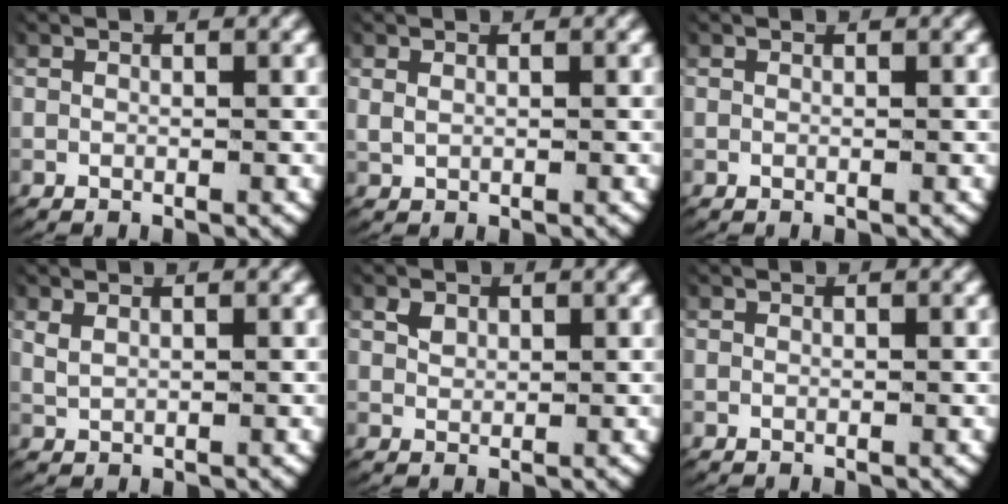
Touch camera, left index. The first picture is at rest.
{"total": 0.8, "force": [0.5, 0.5, 0.4], "torque": [-0.018, -0.004, 0.019]}
{"total": 0.0}
{"total": 1.2, "force": [0.7, 0.6, 0.6], "torque": [-0.020, -0.002, 0.022]}
{"total": 1.0, "force": [0.6, 0.6, 0.5], "torque": [-0.016, -0.005, 0.020]}
{"total": 0.0}